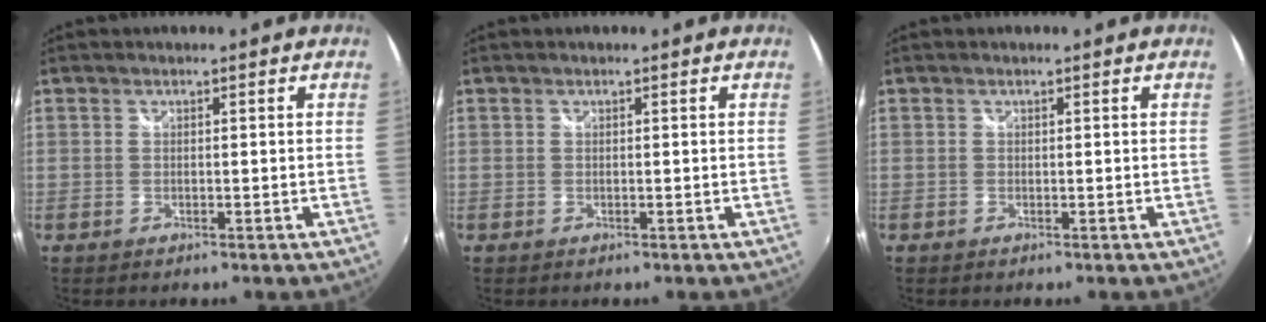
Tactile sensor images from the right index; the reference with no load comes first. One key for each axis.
{"total": 0.0}
{"total": 0.0}